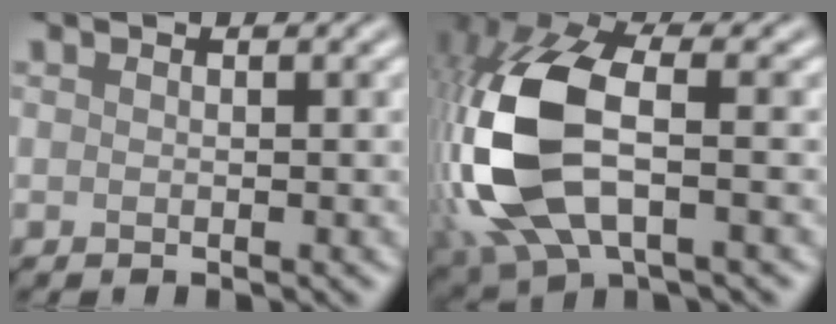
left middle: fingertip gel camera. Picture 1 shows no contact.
{"total": 12.6, "force": [-1.2, 6.3, 10.9], "torque": [-0.279, 0.004, -0.031]}